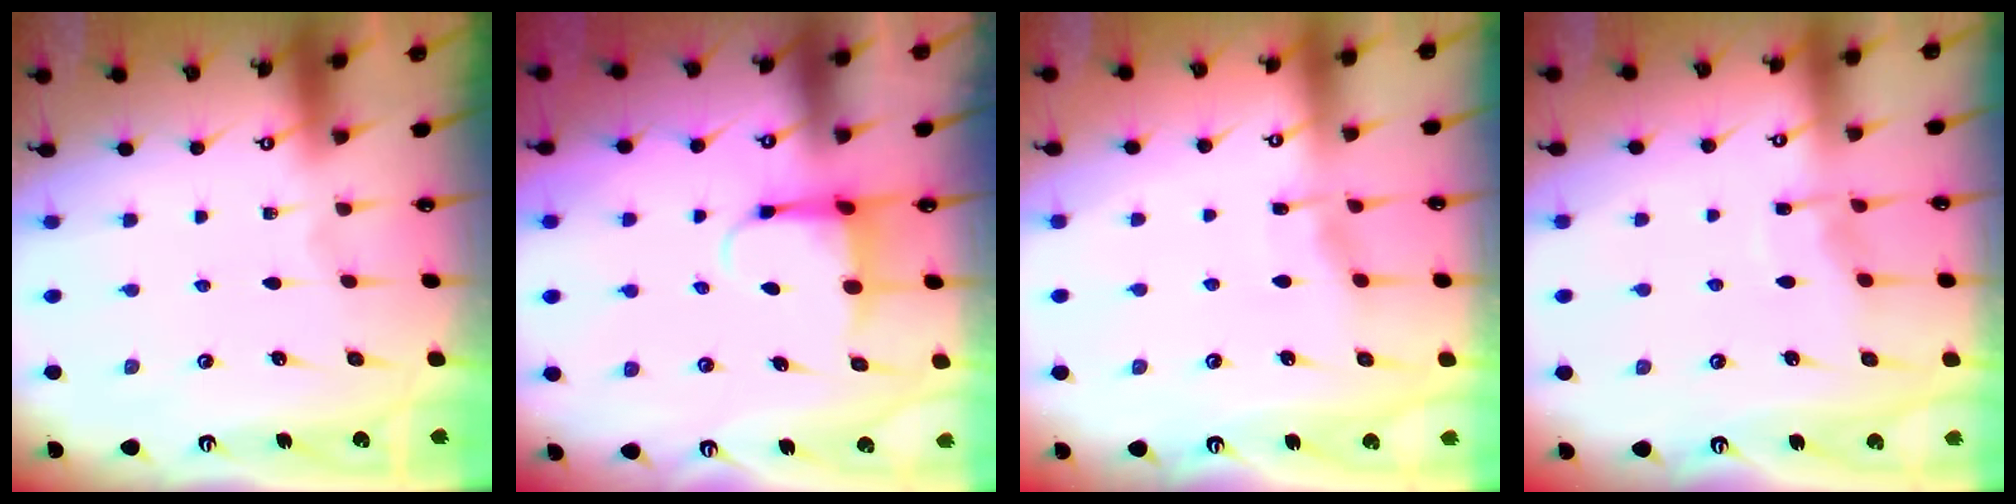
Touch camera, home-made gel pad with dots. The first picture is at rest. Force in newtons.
{"total": 6.2, "press": 6.1, "slide": 1.2}
{"total": 4.9, "press": 4.9, "slide": 0.1}
{"total": 6.1, "press": 6.1, "slide": 0.5}